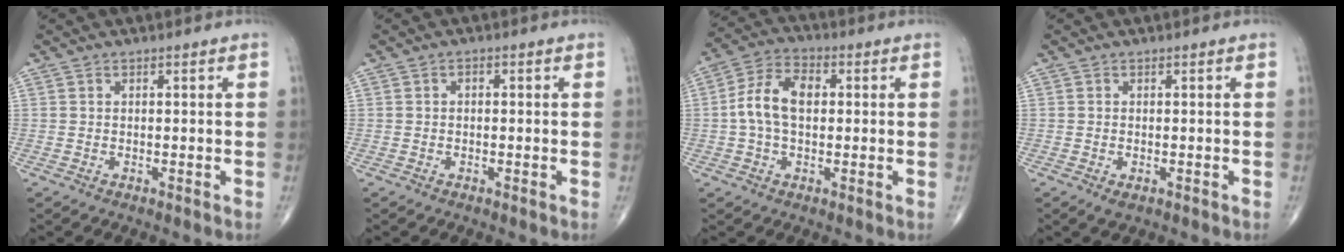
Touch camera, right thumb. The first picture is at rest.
{"total": 0.9, "force": [0.0, 0.6, 0.7], "torque": [-0.002, 0.002, -0.005]}
{"total": 9.1, "force": [0.5, 5.6, 7.2], "torque": [-0.139, 0.025, 0.002]}
{"total": 1.5, "force": [-0.6, 0.7, 1.1], "torque": [-0.018, -0.001, -0.005]}